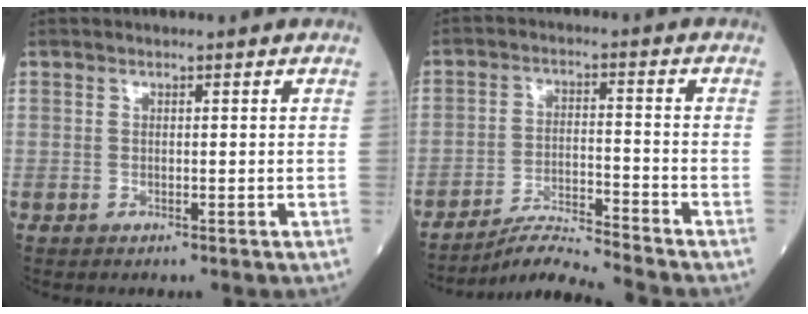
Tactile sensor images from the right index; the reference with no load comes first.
{"total": 6.9, "force": [-6.5, -2.2, 0.7], "torque": [-0.018, -0.009, -0.120]}